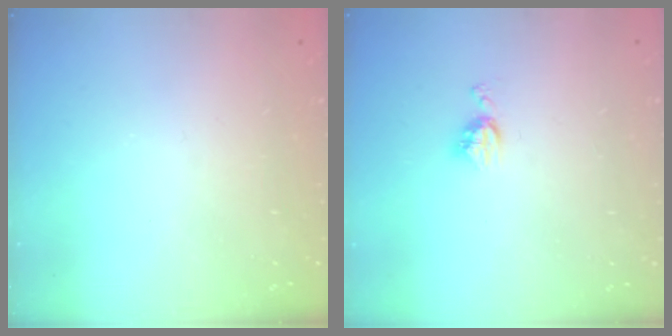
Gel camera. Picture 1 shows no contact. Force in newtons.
{"total": 5.0, "press": 4.9, "slide": 0.7}